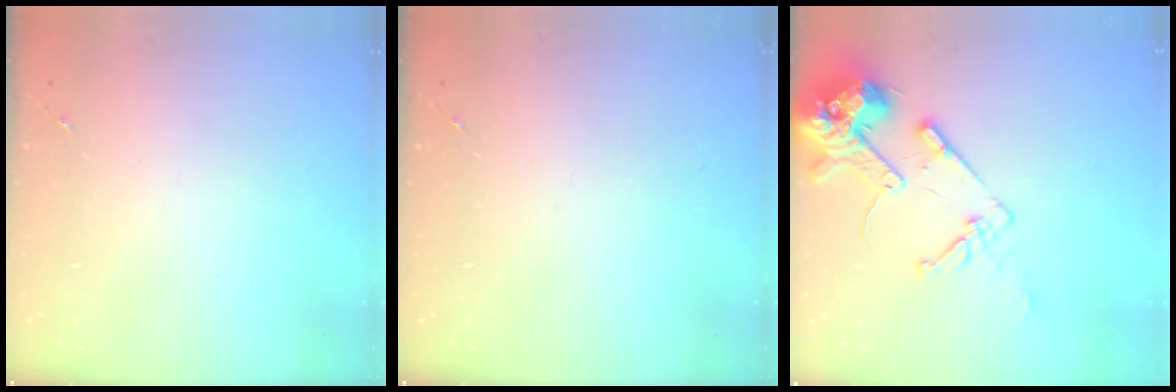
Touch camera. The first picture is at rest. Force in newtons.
{"total": 0.0}
{"total": 15.8, "press": 15.6, "slide": 2.0}